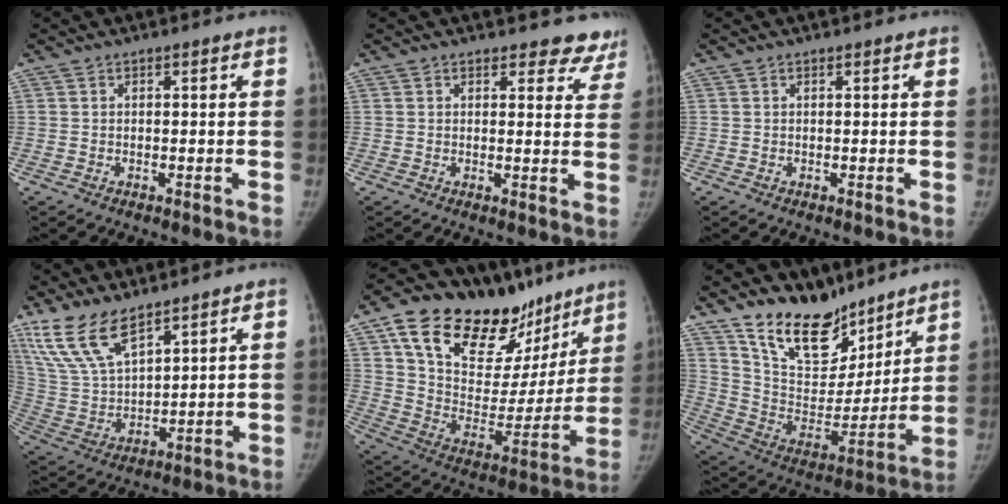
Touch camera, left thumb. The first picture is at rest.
{"total": 7.1, "force": [6.5, 2.8, 0.5], "torque": [0.049, -0.033, 0.046]}
{"total": 0.0}
{"total": 13.4, "force": [9.5, 5.4, 7.8], "torque": [-0.145, -0.038, 0.206]}
{"total": 30.4, "force": [19.3, 15.3, 17.9], "torque": [-0.234, -0.041, 0.313]}
{"total": 18.4, "force": [14.5, 8.8, 7.0], "torque": [-0.068, -0.095, 0.260]}